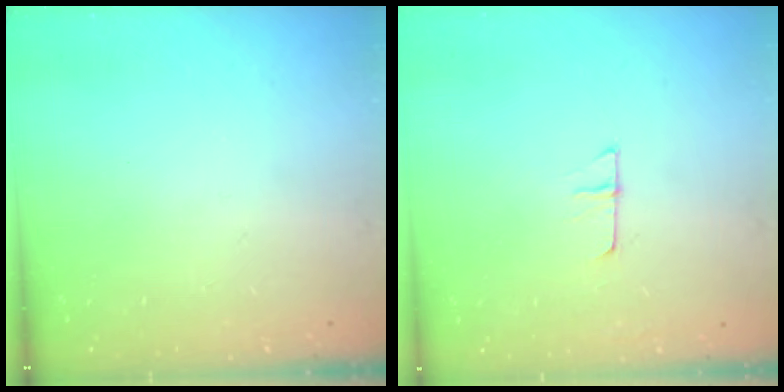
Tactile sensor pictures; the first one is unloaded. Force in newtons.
{"total": 5.7, "press": 5.6, "slide": 0.6}